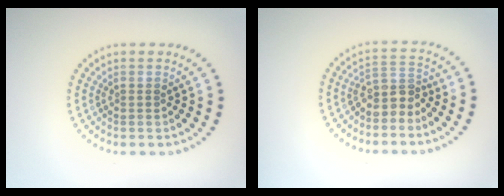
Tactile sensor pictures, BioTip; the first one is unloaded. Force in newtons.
{"total": 2.5, "press": 1.9, "slide": 1.7}